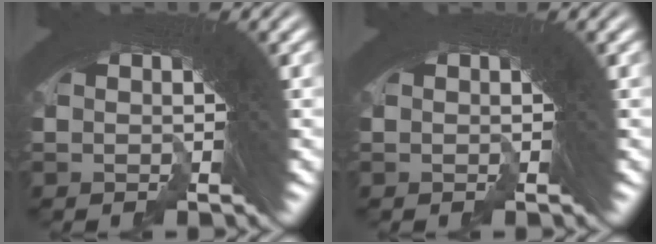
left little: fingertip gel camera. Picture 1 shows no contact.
{"total": 0.0}